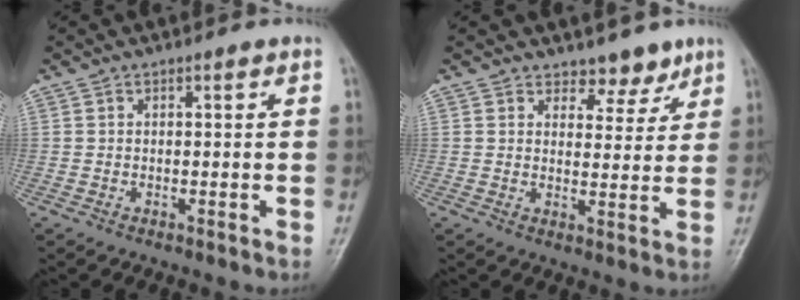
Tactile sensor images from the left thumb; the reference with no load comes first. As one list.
[{"total": 4.8, "force": [3.8, 2.7, 1.2], "torque": [0.018, -0.026, 0.055]}]